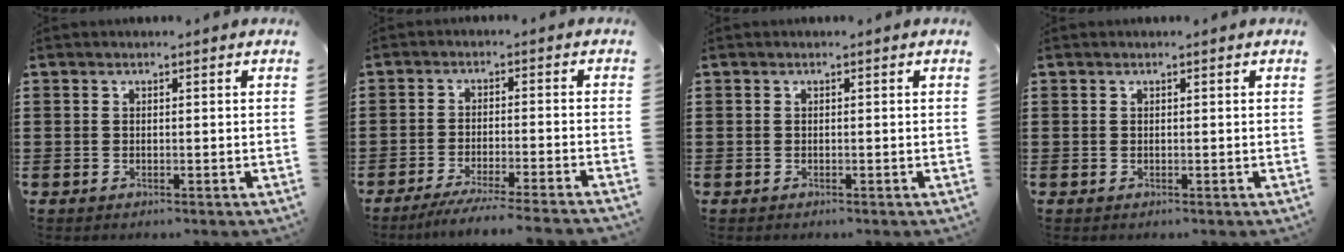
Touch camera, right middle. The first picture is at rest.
{"total": 4.4, "force": [-4.1, -0.2, 1.7], "torque": [-0.034, -0.010, -0.081]}
{"total": 0.0}
{"total": 0.0}